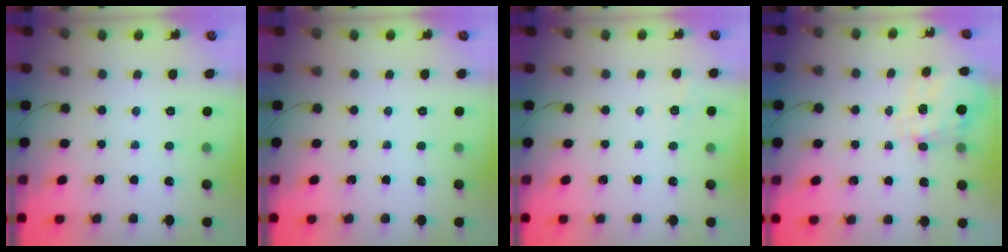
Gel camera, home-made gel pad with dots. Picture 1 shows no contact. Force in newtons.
{"total": 0.0}
{"total": 1.2, "press": 0.0, "slide": 1.2}
{"total": 1.5, "press": 1.4, "slide": 0.3}